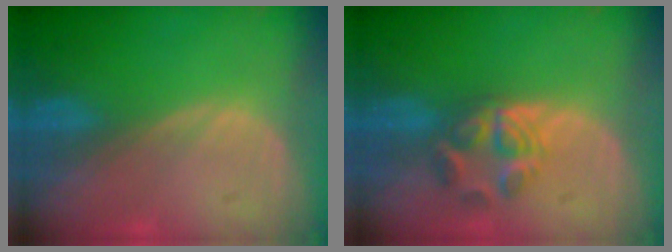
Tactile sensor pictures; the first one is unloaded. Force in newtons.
{"total": 5.7, "press": 4.8, "slide": 3.2}